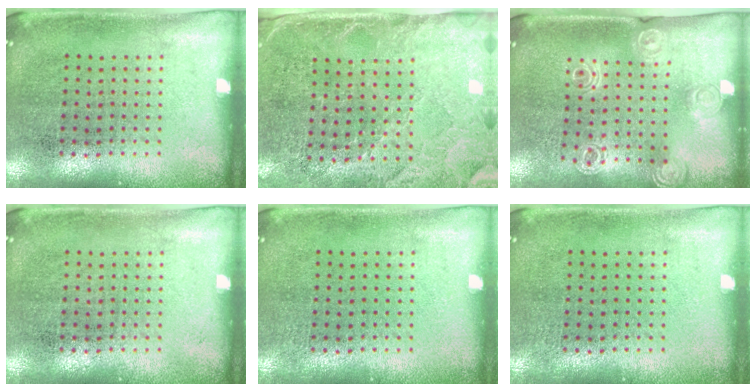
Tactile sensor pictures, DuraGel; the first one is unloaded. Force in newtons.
{"total": 2.7, "press": 2.4, "slide": 1.2}
{"total": 1.4, "press": 1.4, "slide": 0.1}
{"total": 0.0}
{"total": 0.0}
{"total": 0.0}